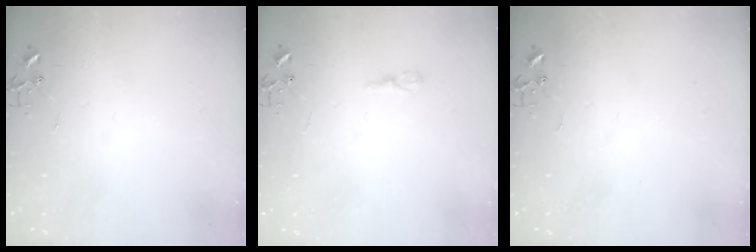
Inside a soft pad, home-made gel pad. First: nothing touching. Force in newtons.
{"total": 3.8, "press": 3.8, "slide": 0.4}
{"total": 0.0}